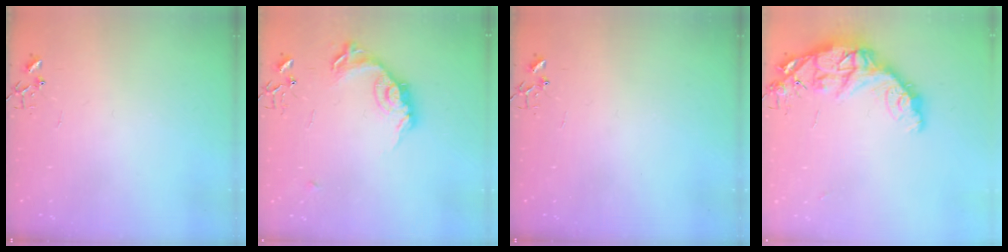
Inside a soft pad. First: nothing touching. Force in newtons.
{"total": 15.0, "press": 15.0, "slide": 0.7}
{"total": 0.0}
{"total": 15.2, "press": 15.2, "slide": 1.2}